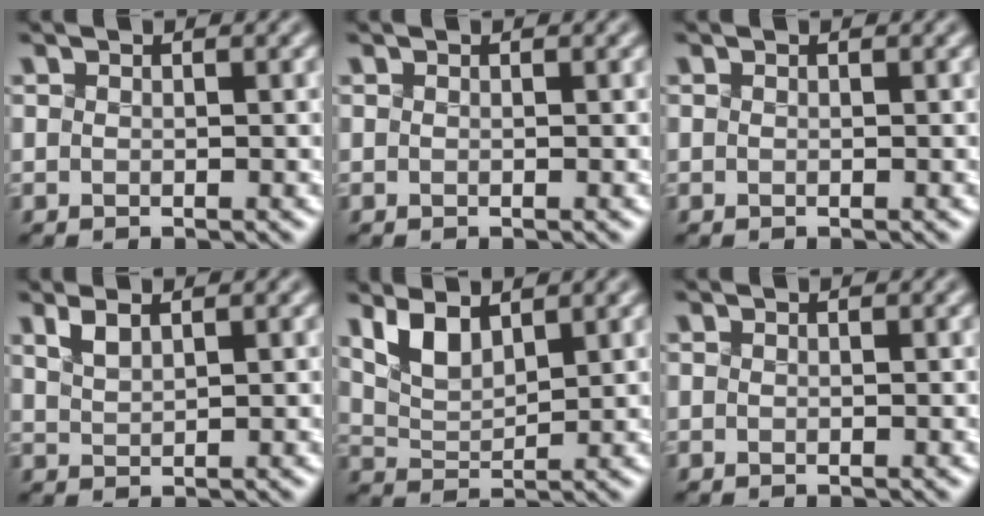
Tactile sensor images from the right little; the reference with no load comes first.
{"total": 0.0}
{"total": 0.0}
{"total": 1.2, "force": [0.9, 0.1, 0.8], "torque": [-0.024, 0.003, 0.028]}
{"total": 2.9, "force": [2.0, 1.0, 1.9], "torque": [-0.046, -0.006, 0.047]}
{"total": 0.0}